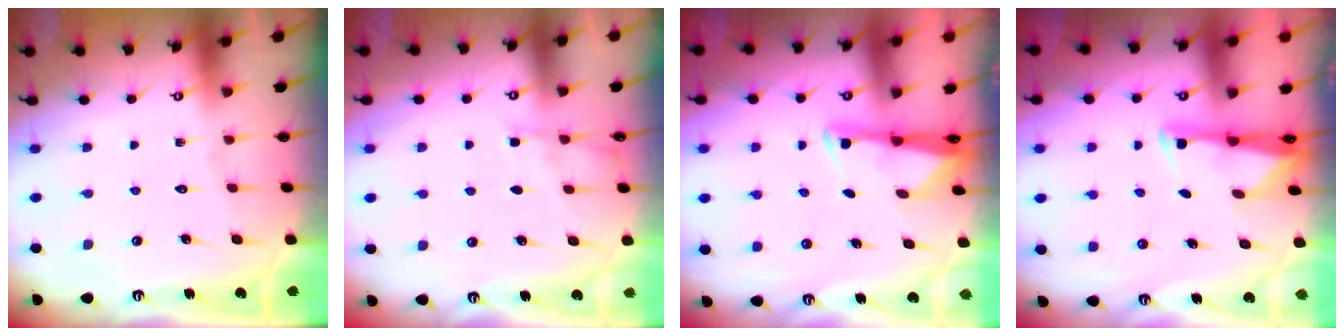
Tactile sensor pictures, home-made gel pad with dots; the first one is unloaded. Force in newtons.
{"total": 4.5, "press": 4.5, "slide": 0.6}
{"total": 2.7, "press": 2.7, "slide": 0.4}
{"total": 2.6, "press": 2.6, "slide": 0.4}